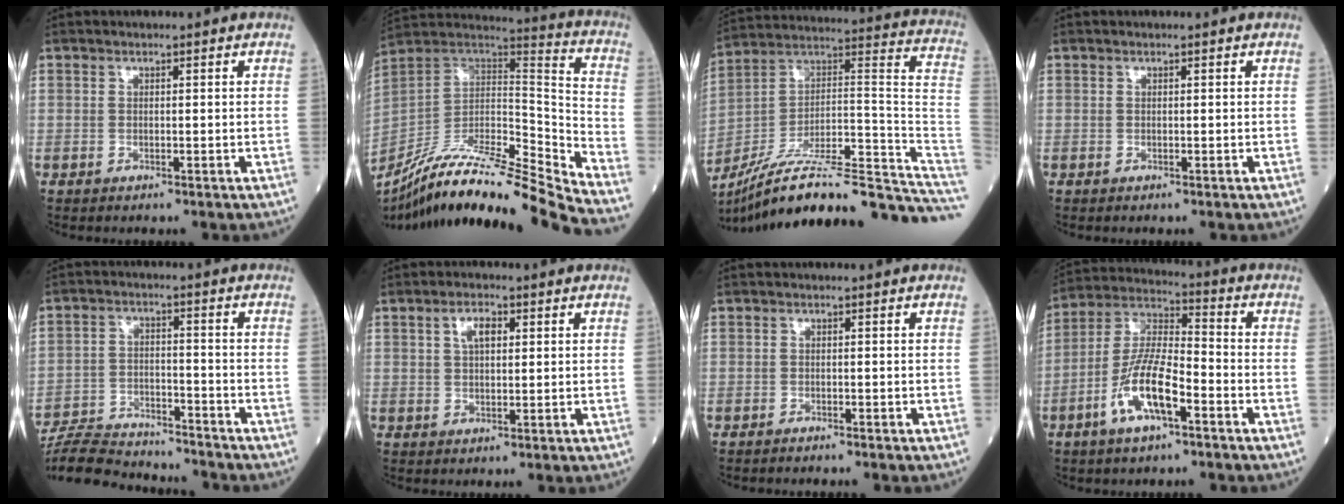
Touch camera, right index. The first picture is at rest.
{"total": 26.8, "force": [-23.7, -0.8, 12.6], "torque": [-0.201, -0.023, -0.393]}
{"total": 30.9, "force": [-25.1, 3.0, 17.9], "torque": [-0.178, 0.021, -0.371]}
{"total": 0.0}
{"total": 14.2, "force": [-13.7, 1.9, 3.4], "torque": [-0.063, 0.006, -0.220]}
{"total": 3.6, "force": [1.3, 1.6, 2.9], "torque": [-0.054, 0.006, 0.023]}
{"total": 2.2, "force": [-2.0, 0.0, 0.9], "torque": [-0.015, 0.000, -0.023]}
{"total": 11.7, "force": [-4.9, 3.1, 10.1], "torque": [-0.212, 0.004, -0.095]}